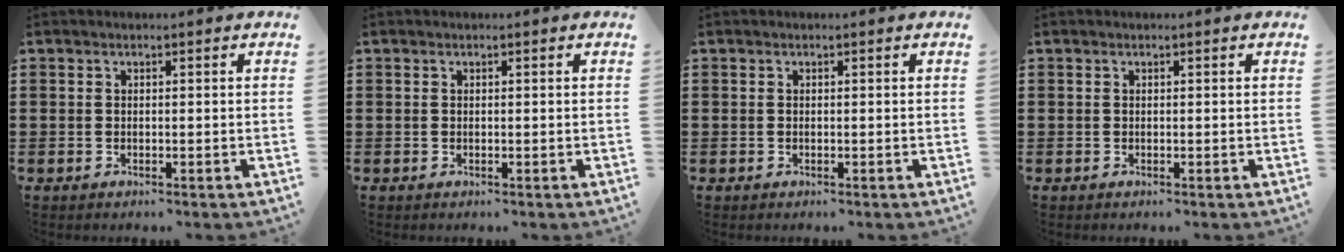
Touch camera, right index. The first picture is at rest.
{"total": 0.0}
{"total": 0.0}
{"total": 0.0}